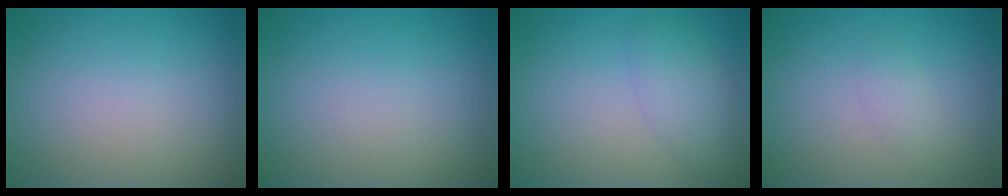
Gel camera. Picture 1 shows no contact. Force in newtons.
{"total": 0.0}
{"total": 2.7, "press": 2.7, "slide": 0.1}
{"total": 1.1, "press": 1.1, "slide": 0.0}